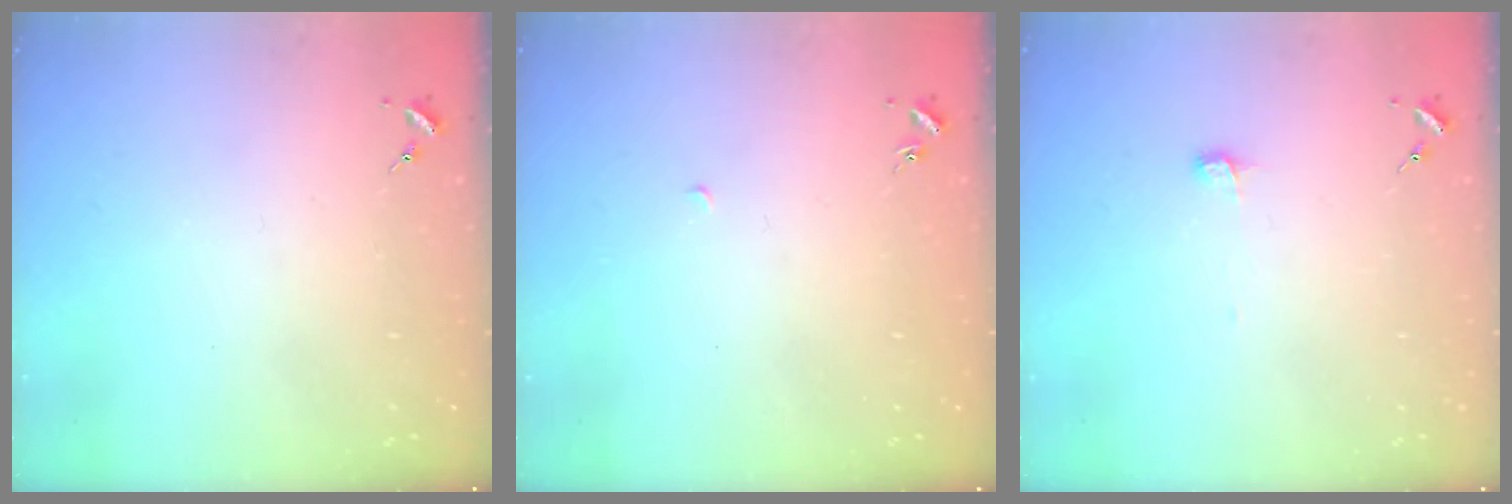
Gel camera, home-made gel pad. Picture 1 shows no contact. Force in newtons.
{"total": 2.1, "press": 2.1, "slide": 0.1}
{"total": 4.1, "press": 4.0, "slide": 0.4}